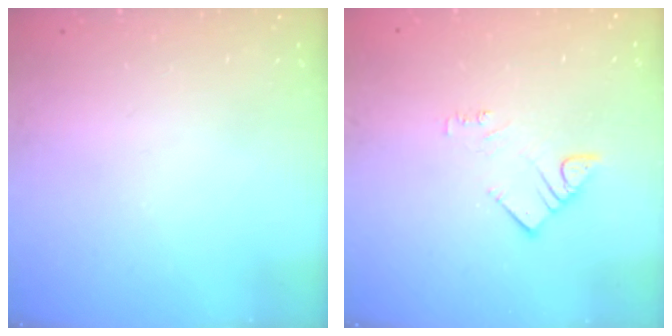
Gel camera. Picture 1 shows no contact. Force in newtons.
{"total": 3.1, "press": 3.0, "slide": 0.4}